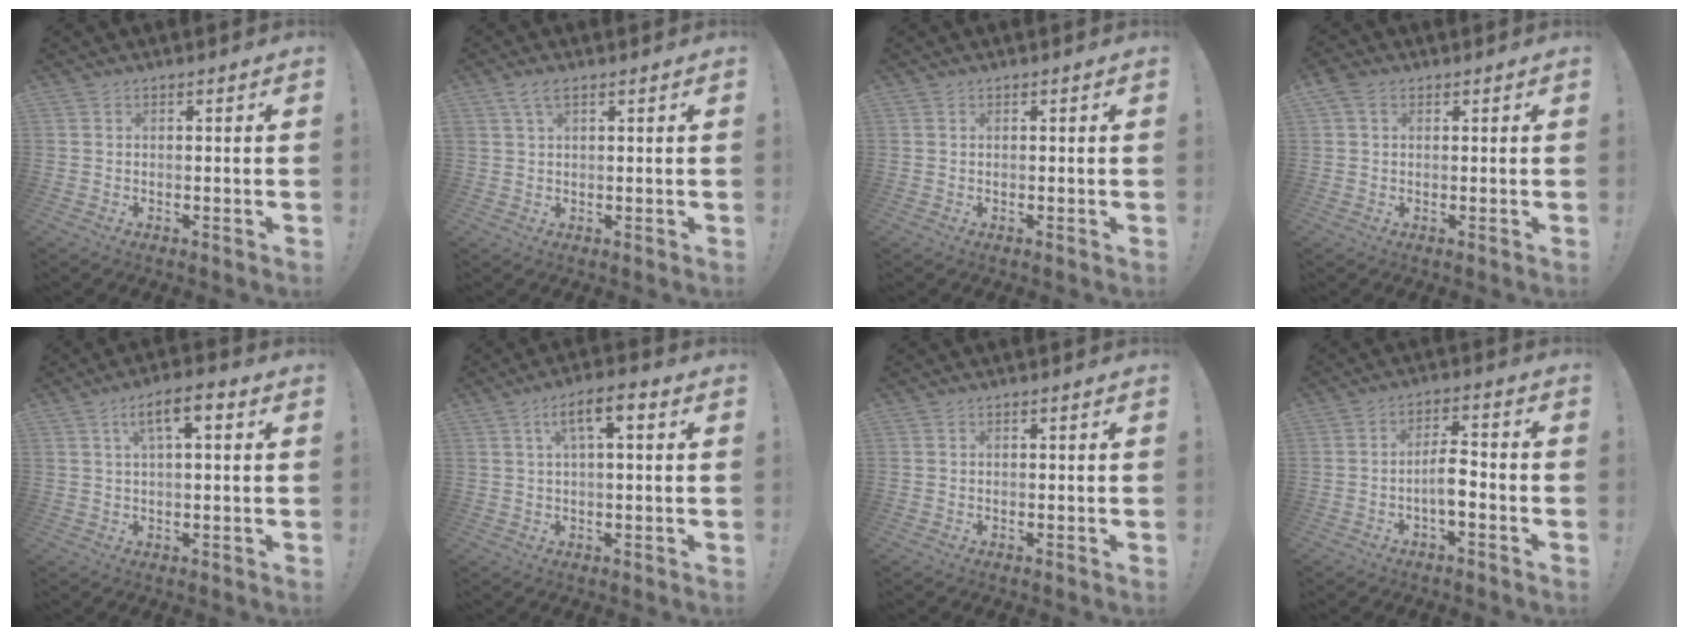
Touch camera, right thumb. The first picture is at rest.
{"total": 3.7, "force": [2.0, 1.8, 2.6], "torque": [-0.048, 0.002, 0.037]}
{"total": 0.0}
{"total": 3.2, "force": [1.5, 2.3, 1.7], "torque": [-0.027, 0.001, 0.029]}
{"total": 7.2, "force": [2.2, 2.1, 6.6], "torque": [-0.105, 0.000, 0.032]}
{"total": 7.3, "force": [1.9, 2.1, 6.7], "torque": [-0.106, 0.001, 0.026]}
{"total": 0.0}
{"total": 7.1, "force": [-2.5, 2.6, 6.1], "torque": [-0.116, 0.010, -0.046]}